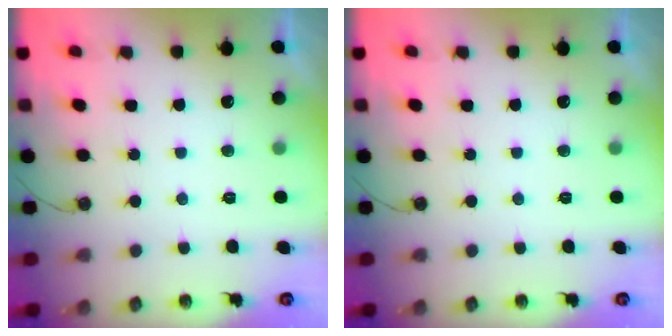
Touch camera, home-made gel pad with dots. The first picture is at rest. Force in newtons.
{"total": 0.0}